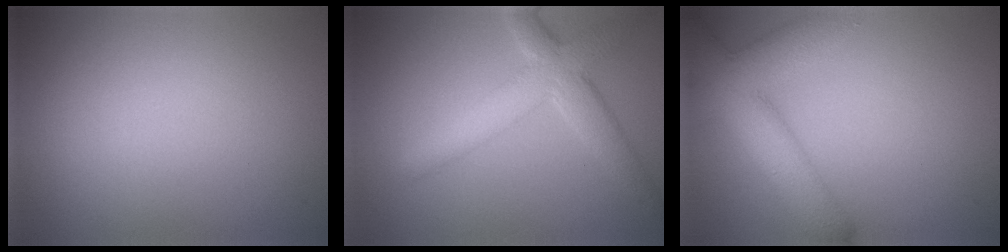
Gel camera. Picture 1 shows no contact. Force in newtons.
{"total": 5.0, "press": 5.0, "slide": 0.2}
{"total": 7.5, "press": 7.5, "slide": 0.4}